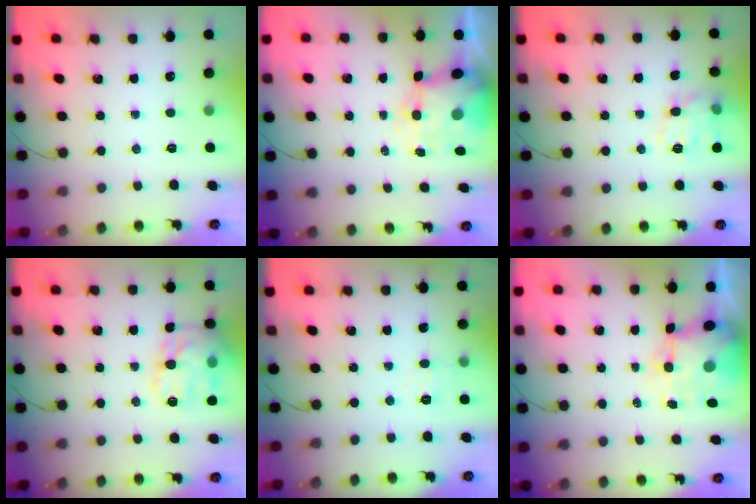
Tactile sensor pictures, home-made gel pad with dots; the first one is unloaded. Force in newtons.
{"total": 8.0, "press": 7.8, "slide": 2.0}
{"total": 11.1, "press": 11.1, "slide": 0.3}
{"total": 16.7, "press": 16.7, "slide": 0.9}
{"total": 5.7, "press": 5.5, "slide": 1.4}
{"total": 8.0, "press": 7.8, "slide": 2.0}